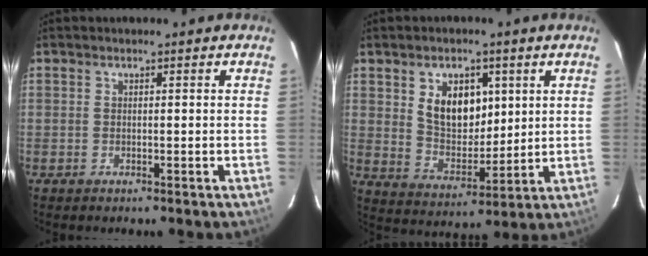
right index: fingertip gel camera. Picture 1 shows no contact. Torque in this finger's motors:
{"motor_torque": [0.50, -0.06, 0.46, 0.09]}